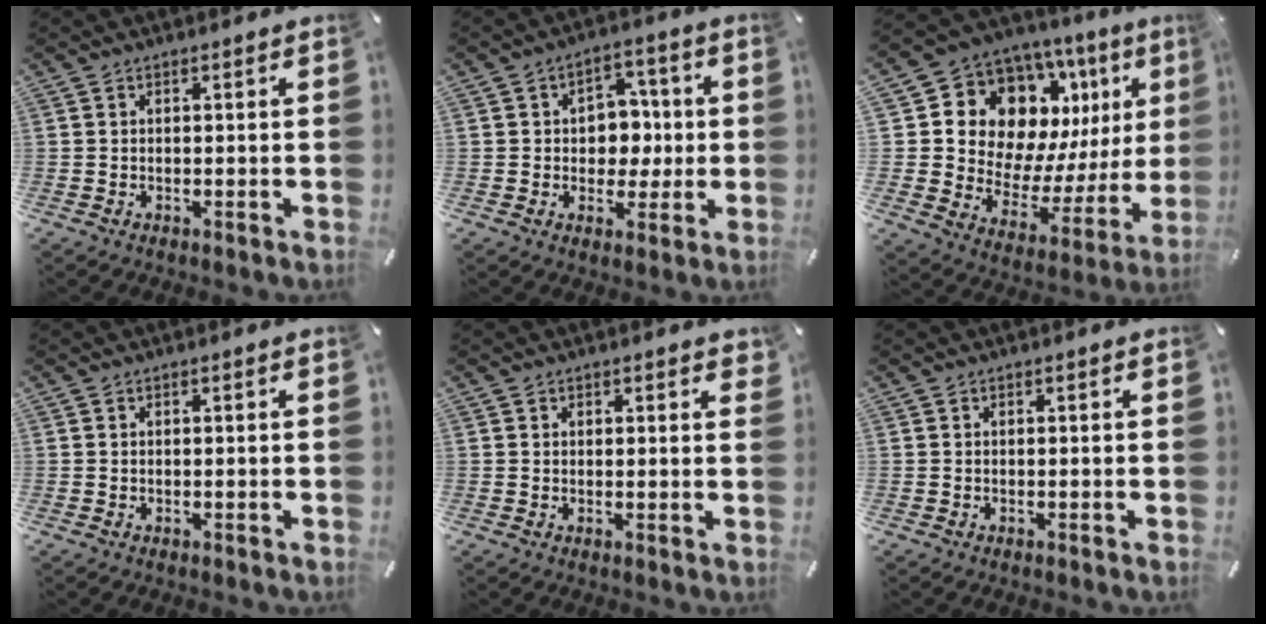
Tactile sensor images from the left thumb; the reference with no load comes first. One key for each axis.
{"total": 8.0, "fx": 0.0, "fy": 7.2, "fz": 3.4, "tx": -0.040, "ty": 0.006, "tz": -0.001}
{"total": 15.4, "fx": 8.7, "fy": 11.0, "fz": 6.3, "tx": -0.097, "ty": -0.086, "tz": 0.165}
{"total": 0.0}
{"total": 1.0, "fx": 0.8, "fy": 0.6, "fz": 0.4, "tx": 0.009, "ty": -0.006, "tz": 0.011}
{"total": 0.0}